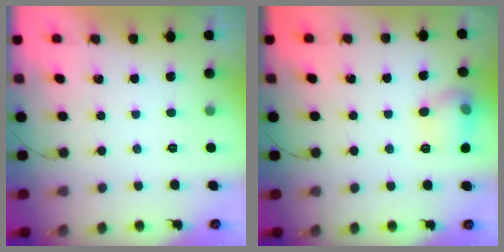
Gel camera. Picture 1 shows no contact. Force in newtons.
{"total": 10.0, "press": 9.9, "slide": 0.5}